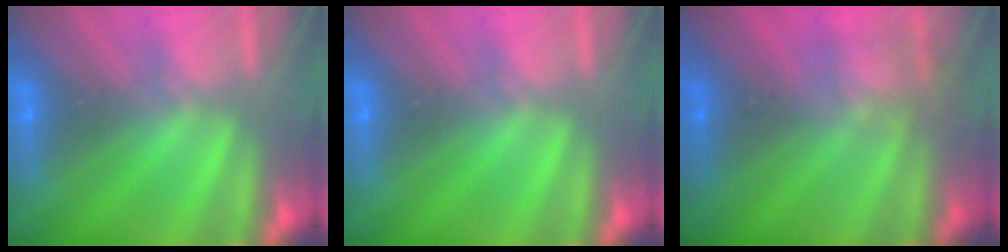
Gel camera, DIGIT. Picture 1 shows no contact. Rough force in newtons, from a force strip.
{"total": 0.0}
{"total": 2.5}